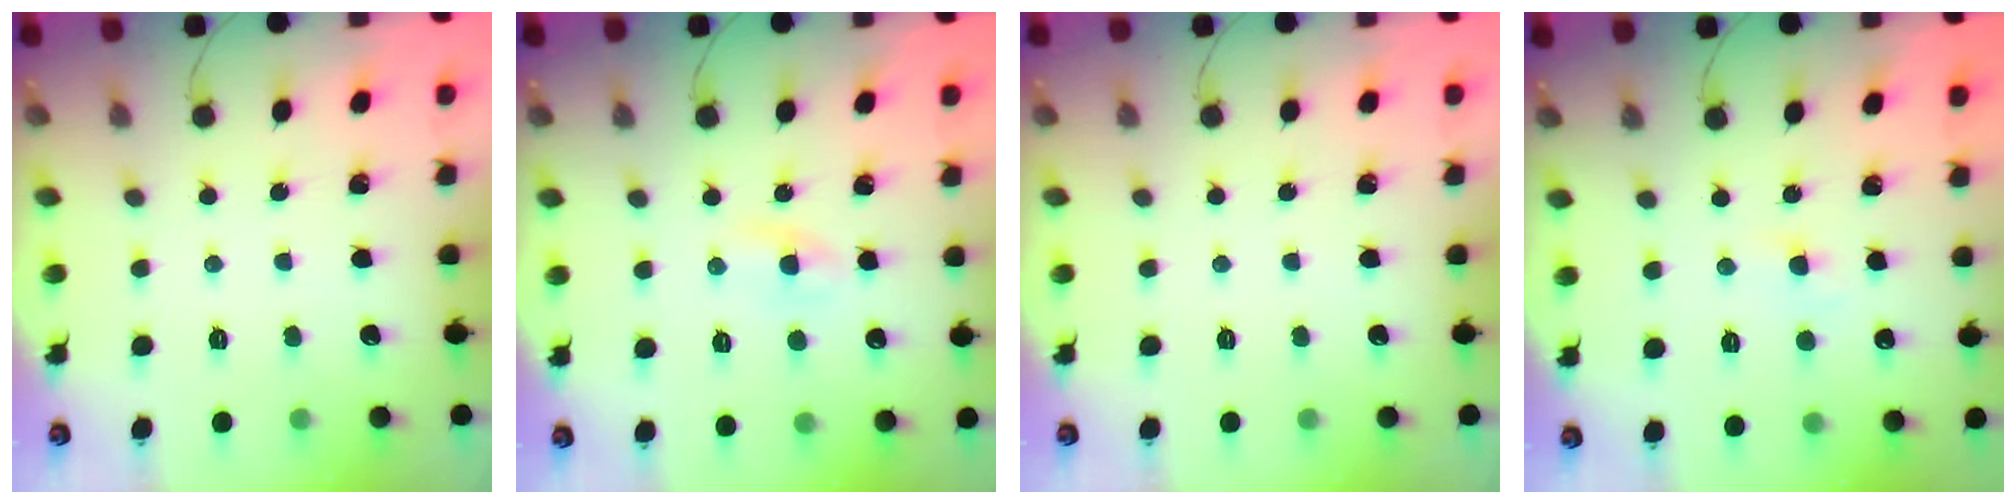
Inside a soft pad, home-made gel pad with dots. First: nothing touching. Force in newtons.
{"total": 1.3, "press": 1.2, "slide": 0.5}
{"total": 0.0}
{"total": 1.8, "press": 1.6, "slide": 0.7}